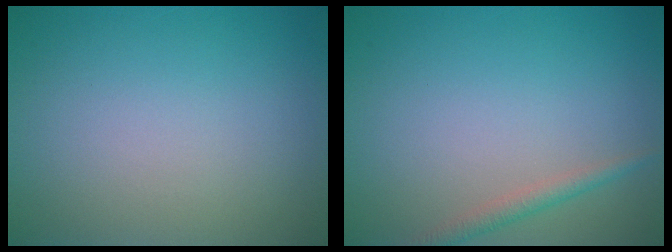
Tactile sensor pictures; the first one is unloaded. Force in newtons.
{"total": 1.5, "press": 1.5, "slide": 0.0}